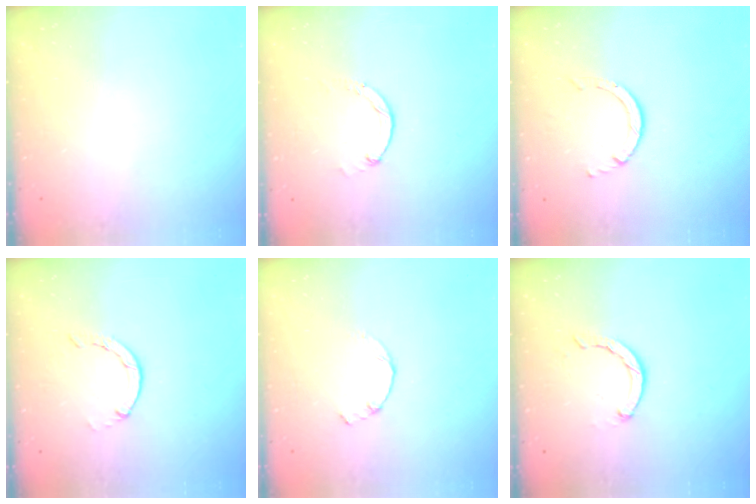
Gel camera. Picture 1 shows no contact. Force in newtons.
{"total": 1.2, "press": 1.2, "slide": 0.3}
{"total": 1.4, "press": 1.4, "slide": 0.2}
{"total": 1.3, "press": 1.3, "slide": 0.3}
{"total": 0.9, "press": 0.9, "slide": 0.3}
{"total": 2.4, "press": 2.3, "slide": 0.4}